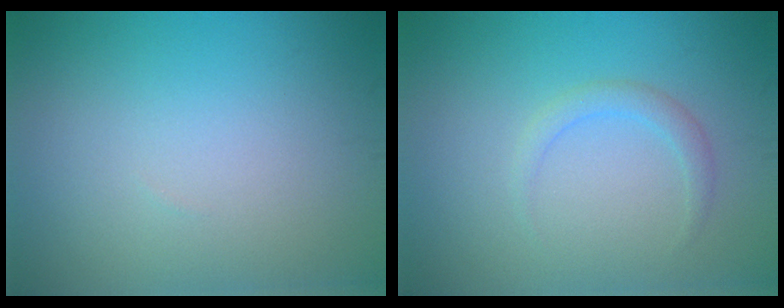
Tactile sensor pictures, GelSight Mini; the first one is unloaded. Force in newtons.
{"total": 1.5, "press": 1.5, "slide": 0.1}